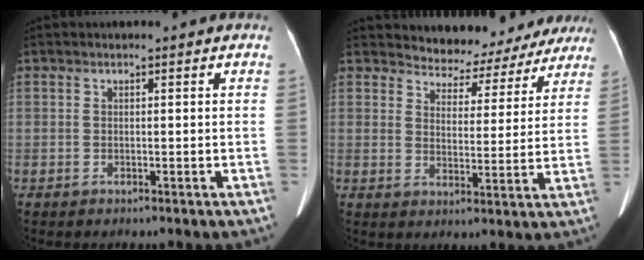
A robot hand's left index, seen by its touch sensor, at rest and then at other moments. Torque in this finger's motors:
{"motor_torque": [1.02, -1.12, 0.02, -0.03]}